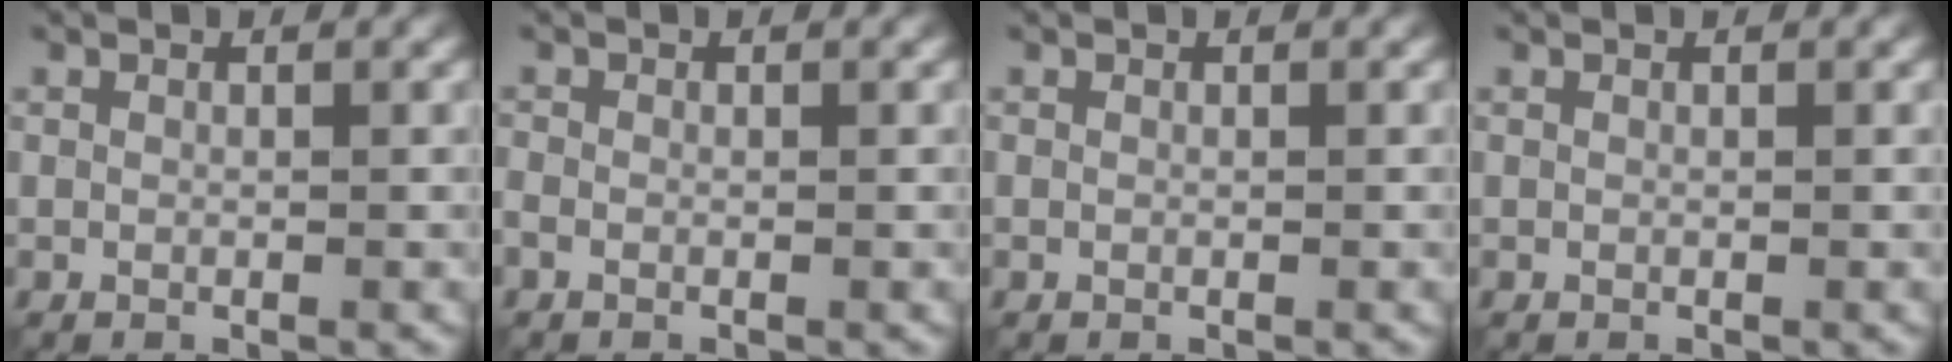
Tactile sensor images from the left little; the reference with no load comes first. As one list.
[{"total": 0.7, "force": [-0.5, 0.4, 0.3], "torque": [-0.012, 0.000, -0.014]}, {"total": 0.0}, {"total": 0.0}]